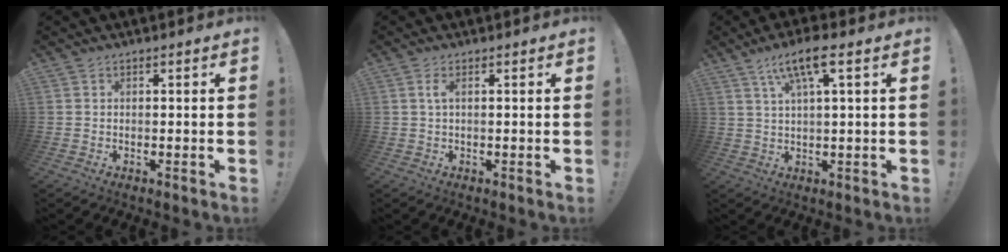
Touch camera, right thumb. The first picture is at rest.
{"total": 2.0, "force": [0.4, 0.4, 1.9], "torque": [-0.037, 0.002, 0.006]}
{"total": 8.8, "force": [3.9, 1.6, 7.7], "torque": [-0.138, -0.007, 0.066]}